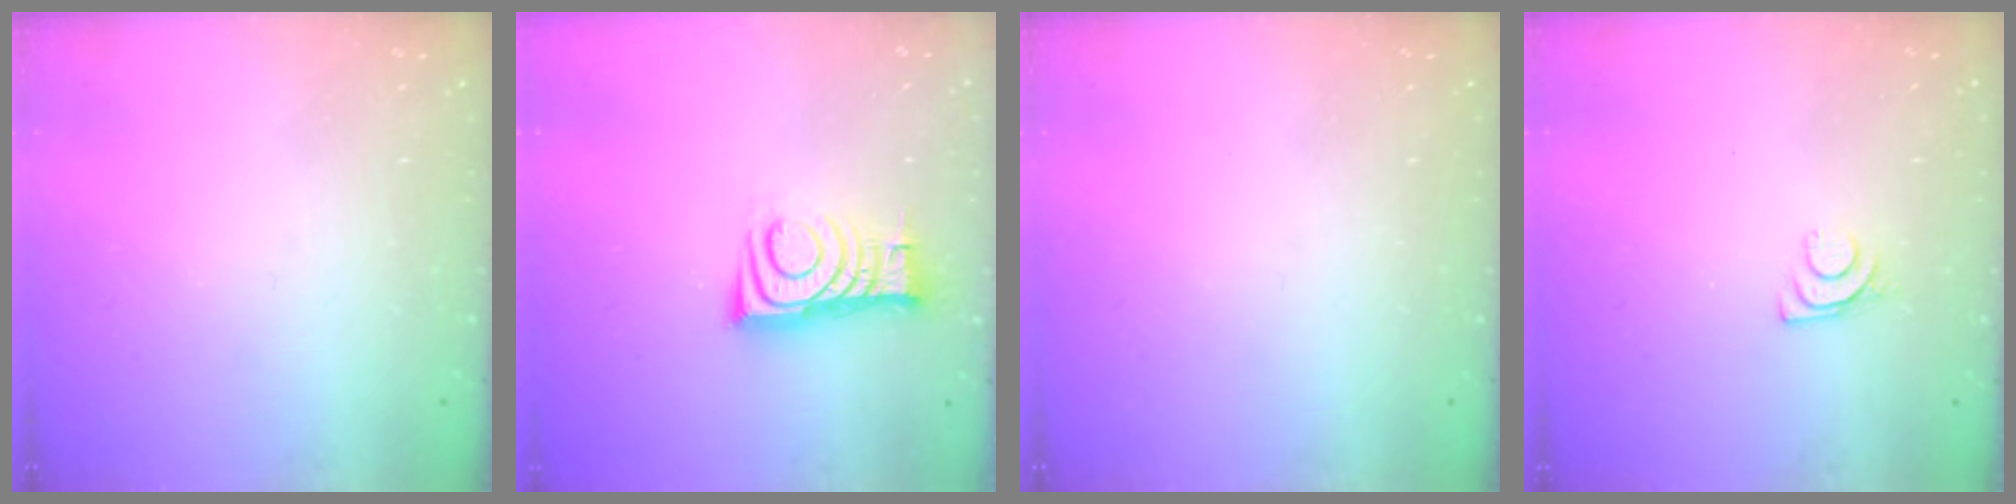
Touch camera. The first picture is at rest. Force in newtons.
{"total": 10.1, "press": 10.1, "slide": 0.3}
{"total": 0.0}
{"total": 6.5, "press": 6.5, "slide": 0.7}